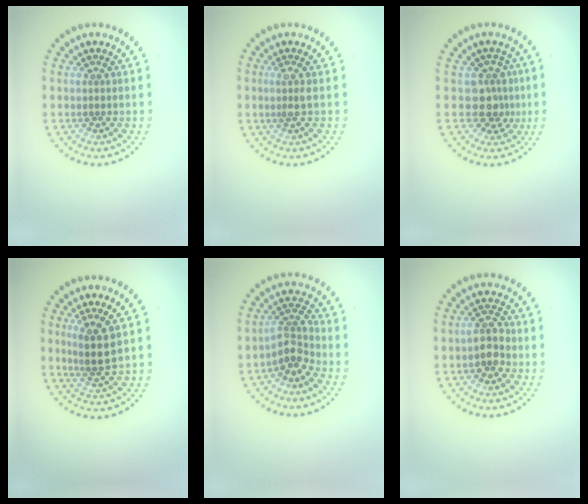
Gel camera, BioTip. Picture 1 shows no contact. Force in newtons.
{"total": 1.3, "press": 1.0, "slide": 0.9}
{"total": 2.7, "press": 2.1, "slide": 1.7}
{"total": 2.8, "press": 2.3, "slide": 1.6}
{"total": 2.8, "press": 2.2, "slide": 1.7}
{"total": 2.5, "press": 2.4, "slide": 0.6}